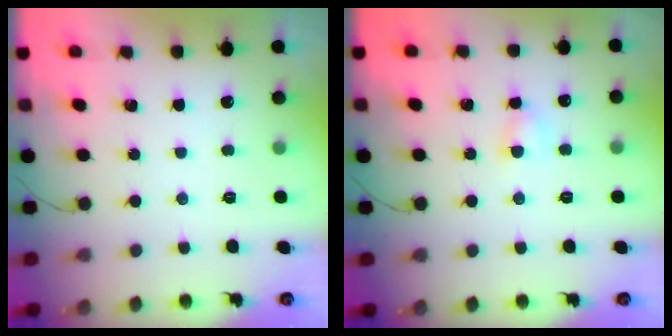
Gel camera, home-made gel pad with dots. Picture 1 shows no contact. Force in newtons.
{"total": 3.9, "press": 3.8, "slide": 0.9}